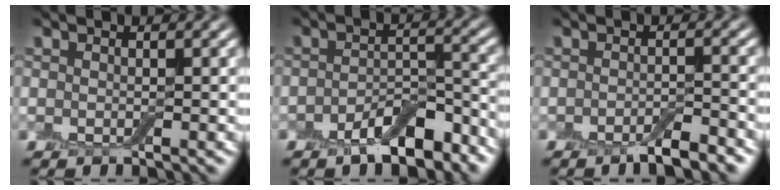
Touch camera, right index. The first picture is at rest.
{"total": 5.4, "force": [-3.6, 2.2, 3.3], "torque": [-0.047, 0.006, -0.062]}
{"total": 3.0, "force": [-2.2, 0.6, 2.0], "torque": [-0.029, 0.000, -0.038]}